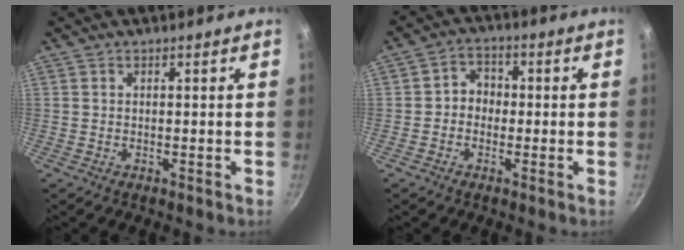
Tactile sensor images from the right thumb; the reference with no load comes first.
{"total": 4.6, "force": [-0.6, 4.0, 2.3], "torque": [-0.005, 0.016, -0.019]}